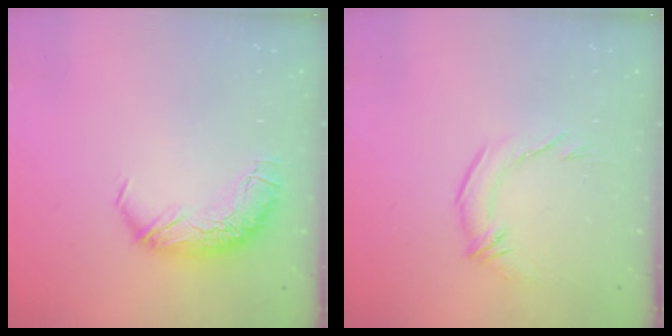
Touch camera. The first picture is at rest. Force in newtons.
{"total": 1.9, "press": 1.0, "slide": 1.7}